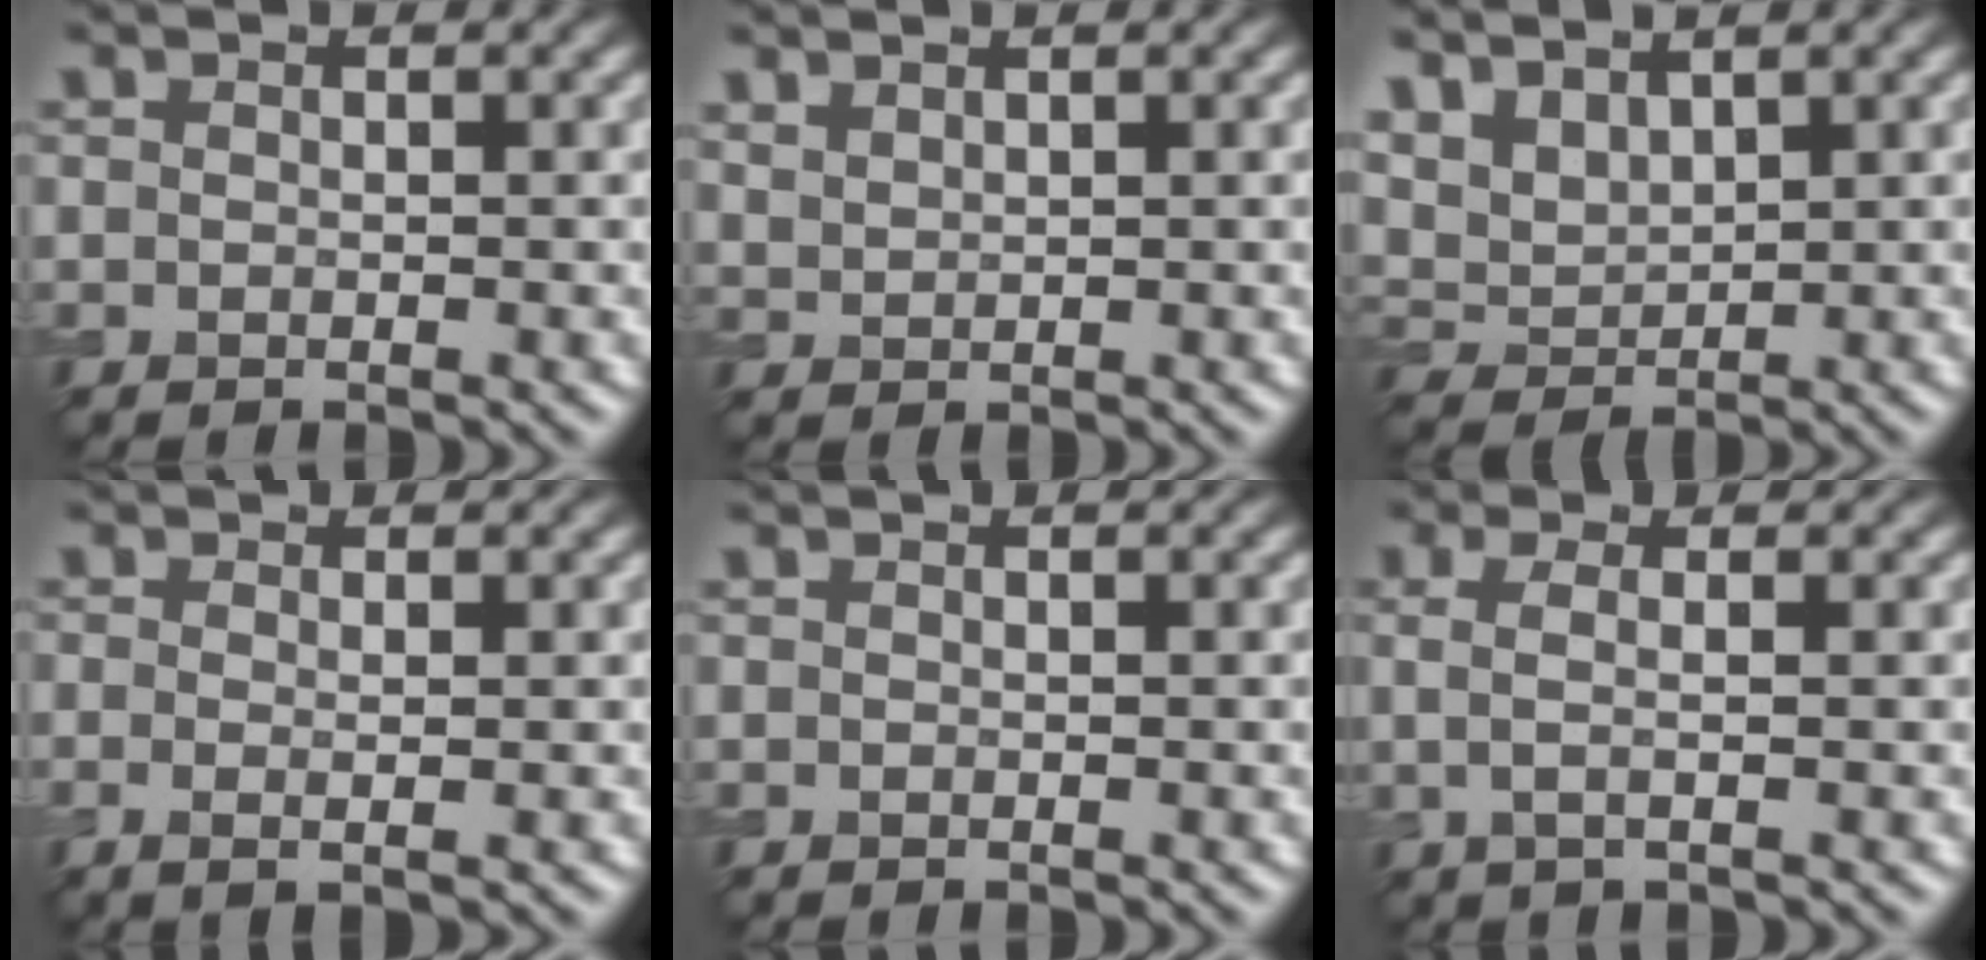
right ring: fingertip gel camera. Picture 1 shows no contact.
{"total": 1.4, "force": [1.3, 0.5, 0.4], "torque": [-0.012, 0.003, 0.033]}
{"total": 4.3, "force": [3.3, 1.8, 2.0], "torque": [-0.054, 0.007, 0.060]}
{"total": 1.4, "force": [-0.2, 0.3, 1.4], "torque": [-0.029, -0.006, -0.005]}
{"total": 0.0}
{"total": 2.3, "force": [0.2, 0.7, 2.1], "torque": [-0.044, 0.003, 0.002]}